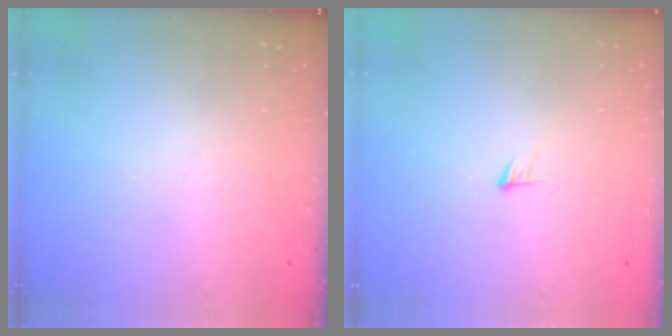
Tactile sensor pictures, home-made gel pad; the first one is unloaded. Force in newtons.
{"total": 3.3, "press": 3.3, "slide": 0.2}